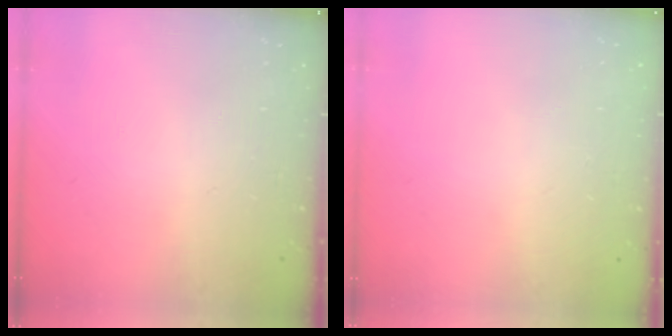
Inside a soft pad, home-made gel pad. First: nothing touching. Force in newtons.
{"total": 0.0}